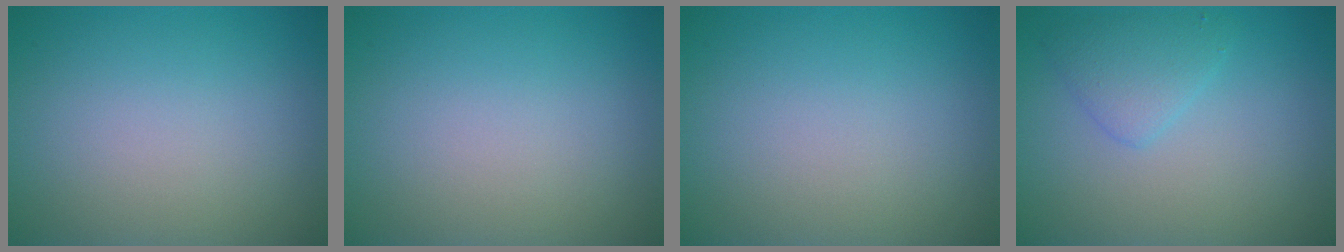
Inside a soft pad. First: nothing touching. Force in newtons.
{"total": 0.0}
{"total": 0.0}
{"total": 2.1, "press": 2.1, "slide": 0.0}